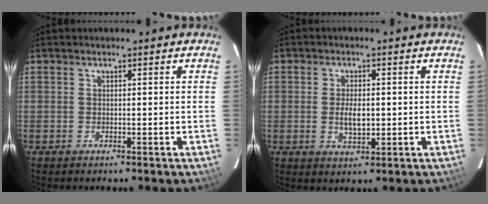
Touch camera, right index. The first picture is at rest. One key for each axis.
{"total": 4.3, "fx": -0.3, "fy": 2.2, "fz": 3.7, "tx": -0.070, "ty": -0.007, "tz": -0.002}